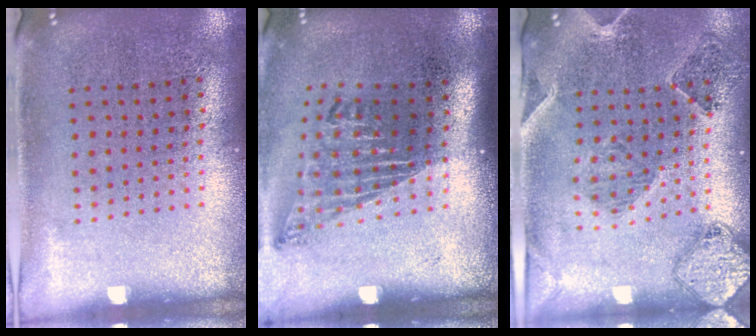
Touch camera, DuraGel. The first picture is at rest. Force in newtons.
{"total": 1.7, "press": 1.1, "slide": 1.3}
{"total": 0.9, "press": 0.9, "slide": 0.2}